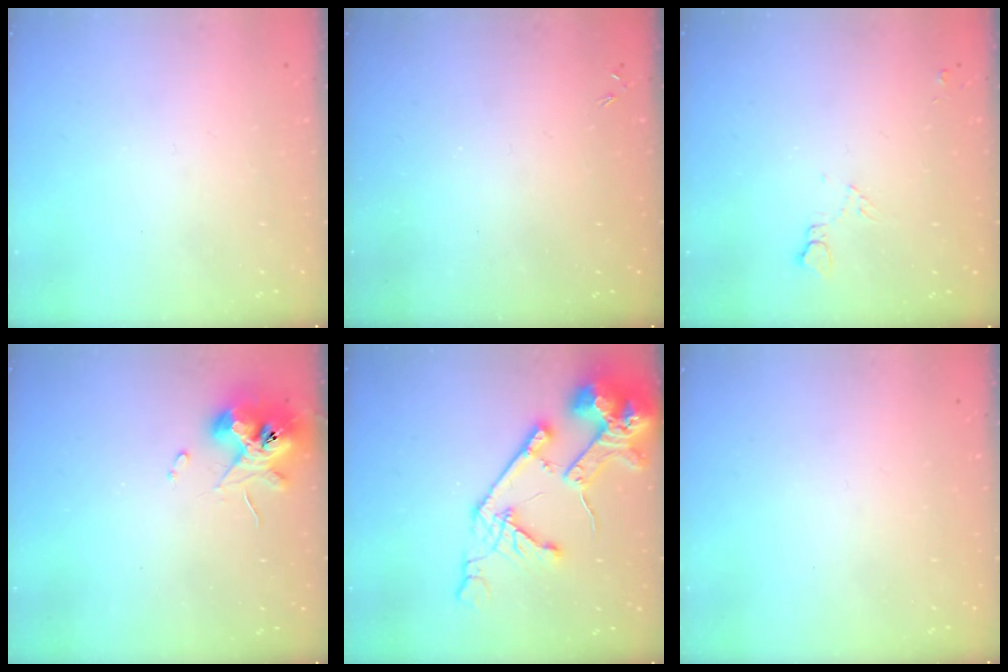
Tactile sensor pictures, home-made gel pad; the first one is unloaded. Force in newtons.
{"total": 0.0}
{"total": 5.7, "press": 5.7, "slide": 0.8}
{"total": 10.5, "press": 10.4, "slide": 1.4}
{"total": 20.2, "press": 20.0, "slide": 2.4}
{"total": 0.0}